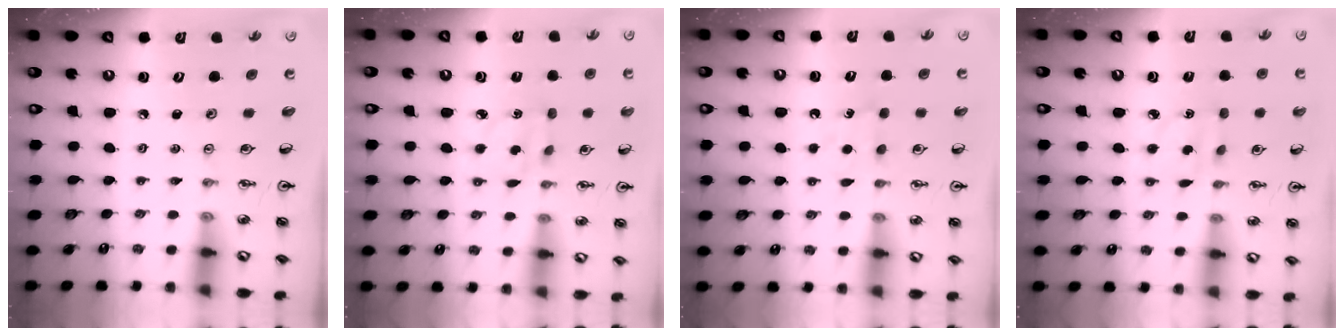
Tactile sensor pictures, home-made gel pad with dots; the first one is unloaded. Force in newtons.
{"total": 2.6, "press": 2.6, "slide": 0.1}
{"total": 5.7, "press": 5.6, "slide": 0.7}
{"total": 3.1, "press": 3.1, "slide": 0.3}